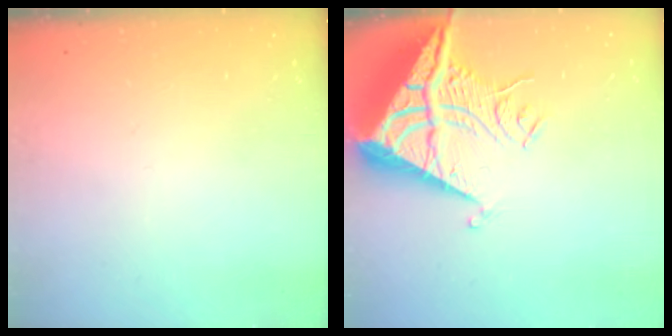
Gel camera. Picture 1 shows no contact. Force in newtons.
{"total": 13.3, "press": 13.2, "slide": 1.4}